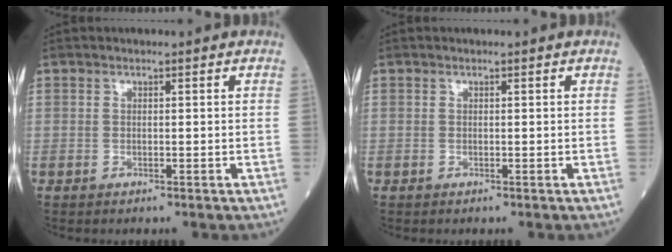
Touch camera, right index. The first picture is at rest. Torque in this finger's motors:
{"motor_torque": [0.00, 0.00, 0.00, -0.01]}